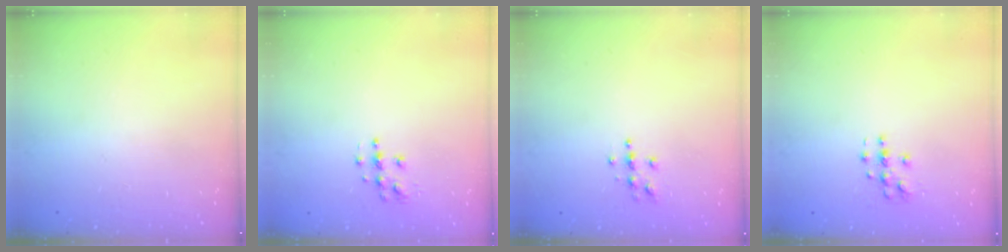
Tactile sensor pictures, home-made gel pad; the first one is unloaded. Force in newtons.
{"total": 4.8, "press": 4.8, "slide": 0.3}
{"total": 3.8, "press": 3.8, "slide": 0.5}
{"total": 3.9, "press": 3.9, "slide": 0.5}